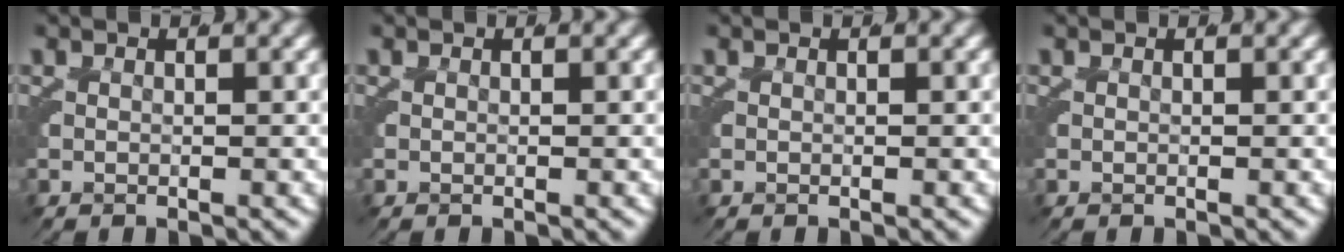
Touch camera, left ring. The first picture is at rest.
{"total": 0.0}
{"total": 0.0}
{"total": 0.0}